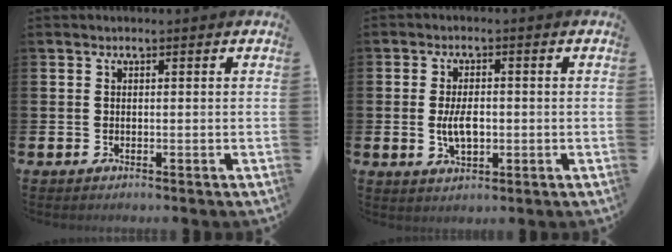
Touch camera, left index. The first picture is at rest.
{"total": 4.3, "force": [-0.3, 2.4, 3.6], "torque": [-0.045, -0.004, -0.010]}